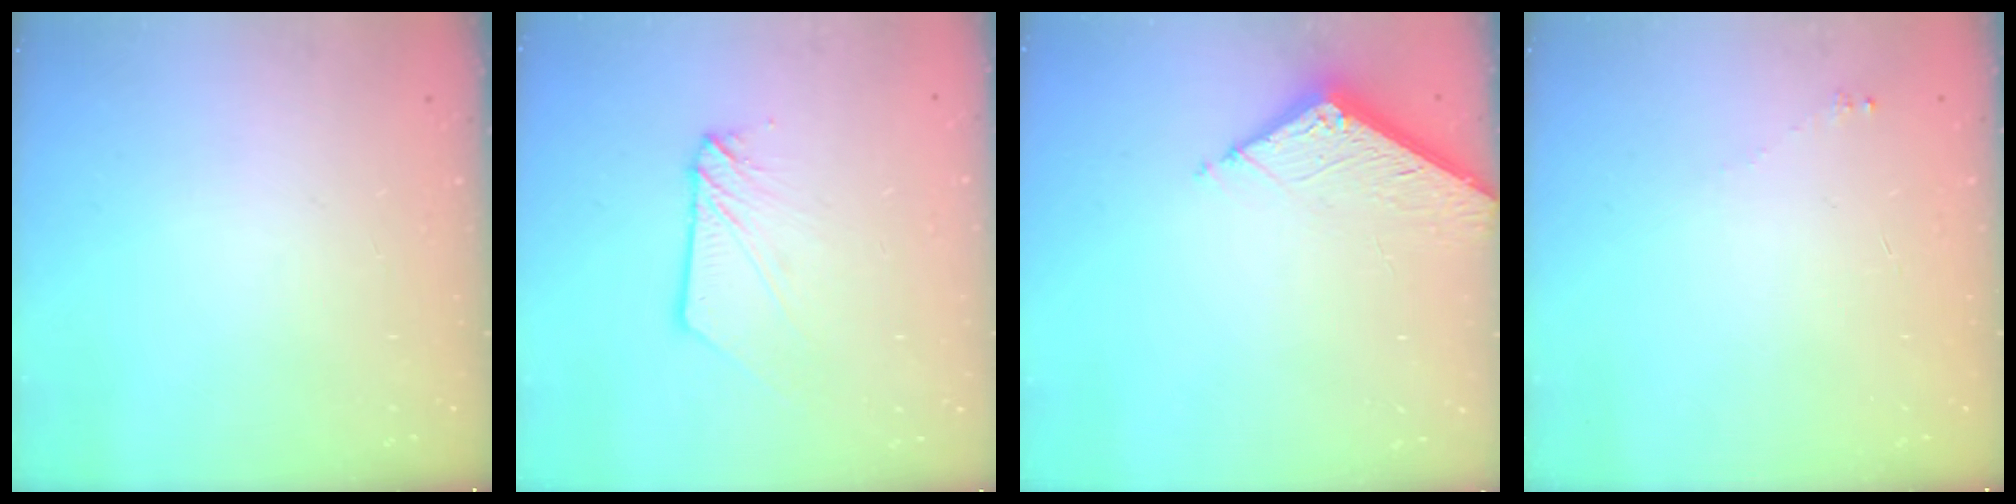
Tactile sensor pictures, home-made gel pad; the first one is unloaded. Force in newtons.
{"total": 3.6, "press": 3.6, "slide": 0.3}
{"total": 6.7, "press": 6.7, "slide": 0.2}
{"total": 1.7, "press": 1.6, "slide": 0.2}